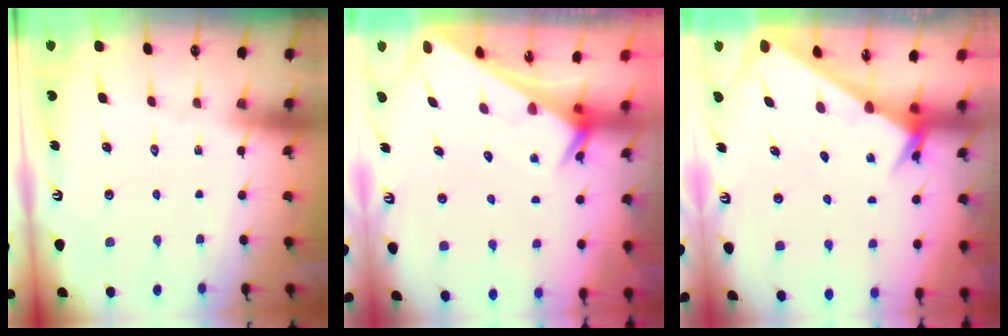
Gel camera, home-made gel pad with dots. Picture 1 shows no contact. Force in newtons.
{"total": 2.5, "press": 2.5, "slide": 0.1}
{"total": 2.1, "press": 2.1, "slide": 0.3}